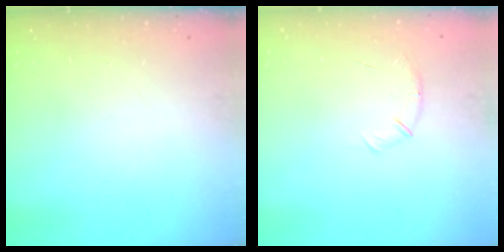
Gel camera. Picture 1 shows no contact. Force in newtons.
{"total": 4.3, "press": 4.1, "slide": 1.1}